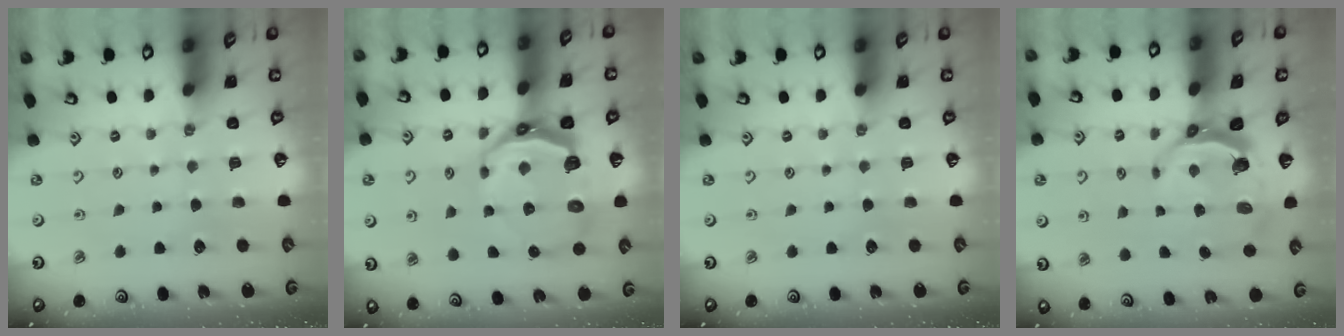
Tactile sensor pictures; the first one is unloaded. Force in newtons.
{"total": 11.4, "press": 10.1, "slide": 5.4}
{"total": 0.0}
{"total": 6.7, "press": 5.3, "slide": 4.2}